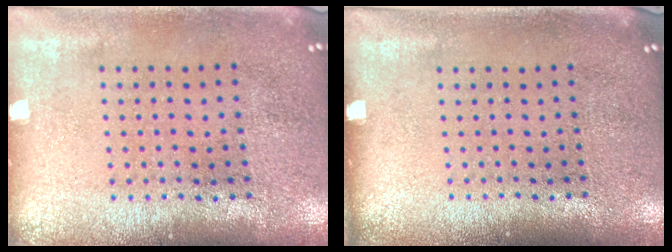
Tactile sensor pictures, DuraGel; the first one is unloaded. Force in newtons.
{"total": 0.0}